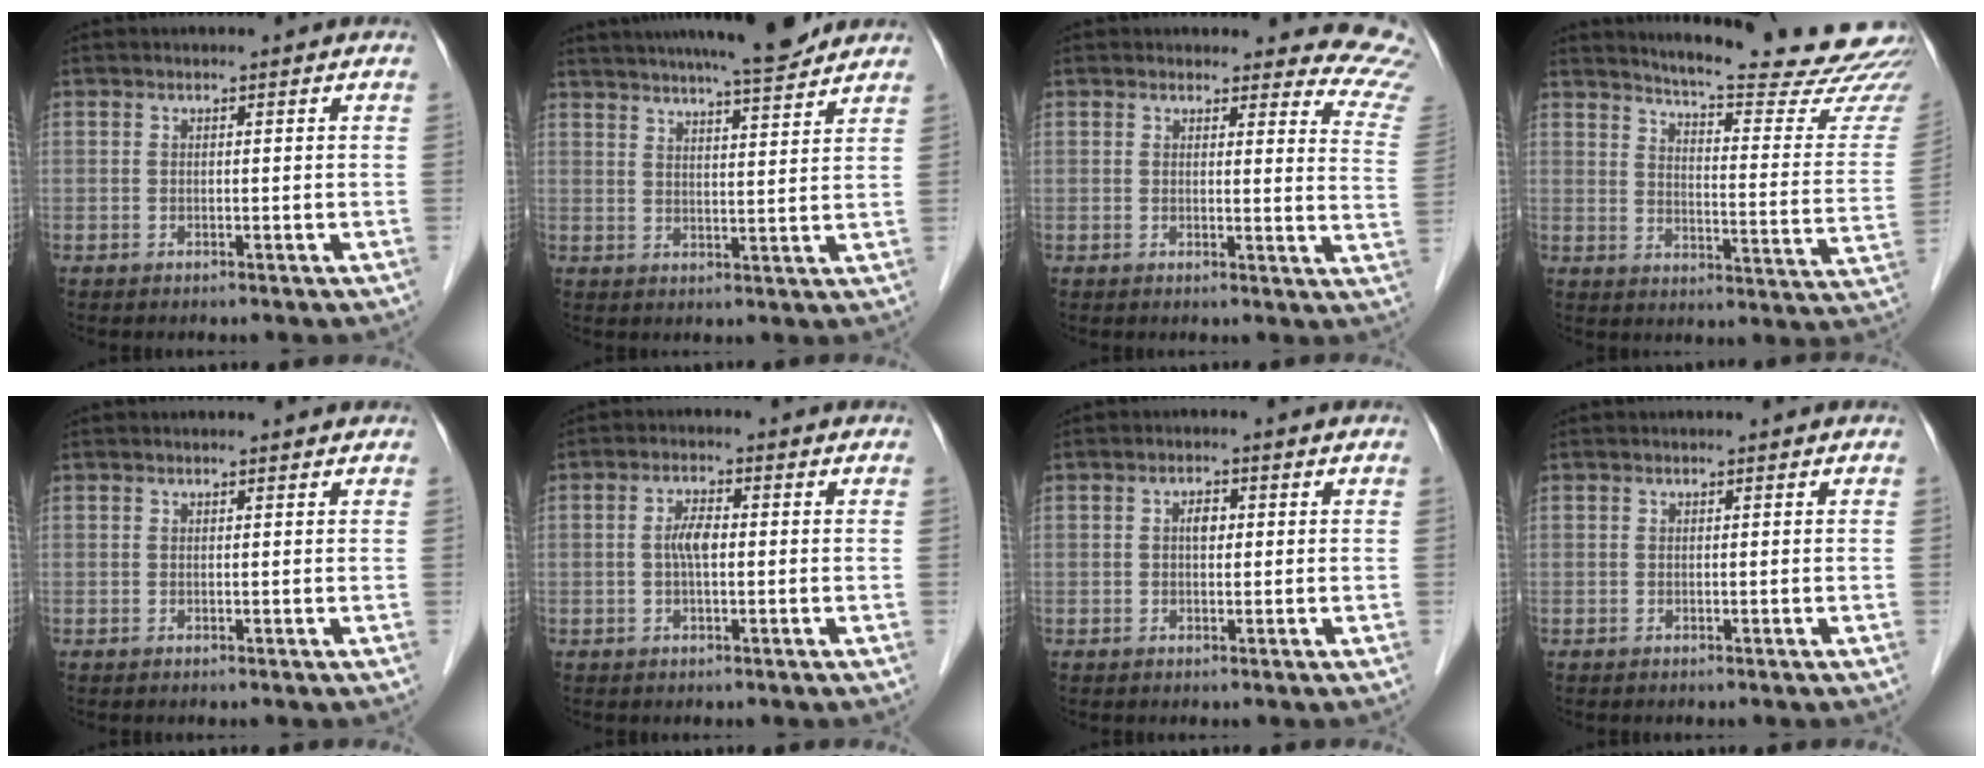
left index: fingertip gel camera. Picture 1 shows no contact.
{"total": 14.1, "force": [12.6, 0.8, 6.4], "torque": [-0.106, 0.009, 0.177]}
{"total": 11.9, "force": [11.7, 2.2, 0.4], "torque": [0.046, -0.096, 0.075]}
{"total": 23.5, "force": [22.1, -0.1, 7.9], "torque": [-0.112, -0.119, 0.264]}
{"total": 1.6, "force": [1.5, 0.3, 0.5], "torque": [-0.013, 0.010, 0.015]}
{"total": 3.1, "force": [-0.1, 1.0, 2.9], "torque": [-0.061, 0.007, -0.001]}
{"total": 1.9, "force": [0.2, 1.0, 1.5], "torque": [-0.027, 0.005, 0.003]}
{"total": 0.0}